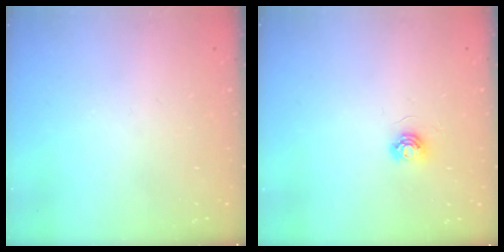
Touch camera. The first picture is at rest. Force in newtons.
{"total": 5.0, "press": 4.9, "slide": 0.4}